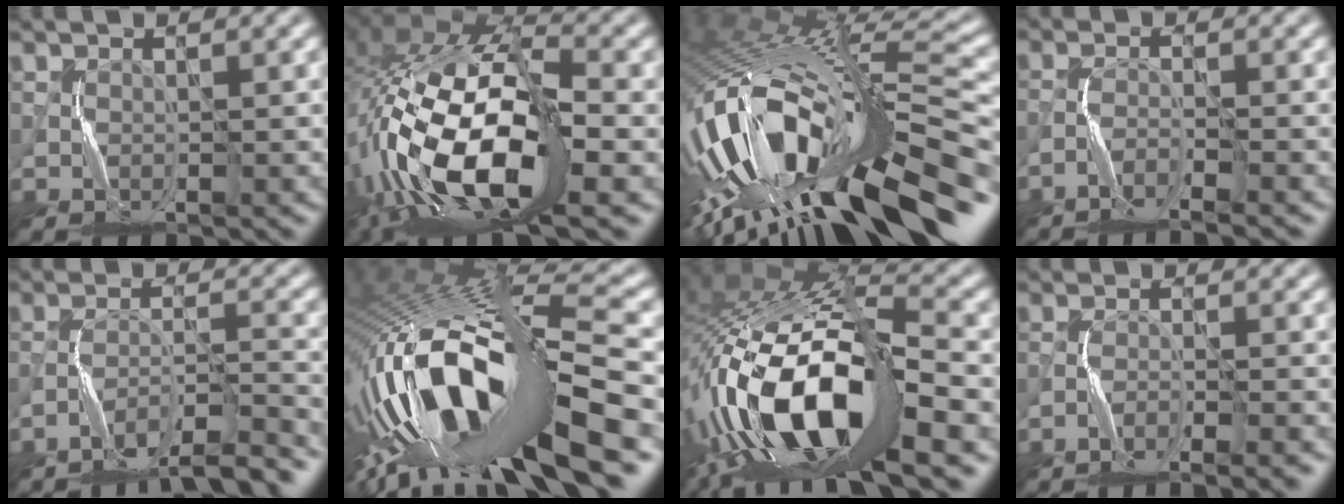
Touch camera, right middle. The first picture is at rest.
{"total": 16.6, "force": [-4.2, 8.1, 13.8], "torque": [-0.273, 0.000, -0.071]}
{"total": 17.3, "force": [-6.6, 7.1, 14.4], "torque": [-0.279, -0.018, -0.096]}
{"total": 2.9, "force": [-2.3, 0.2, 1.8], "torque": [-0.036, -0.002, -0.053]}
{"total": 7.8, "force": [-6.6, 1.6, 3.7], "torque": [-0.058, -0.006, -0.106]}
{"total": 18.0, "force": [-5.4, 6.8, 15.8], "torque": [-0.307, -0.029, -0.084]}
{"total": 17.1, "force": [-6.5, 7.1, 14.1], "torque": [-0.284, 0.011, -0.118]}
{"total": 4.1, "force": [-3.3, 0.5, 2.4], "torque": [-0.033, -0.004, -0.061]}